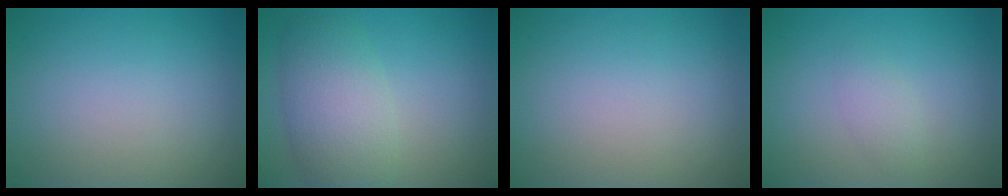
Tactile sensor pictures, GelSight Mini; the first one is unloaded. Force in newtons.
{"total": 5.5, "press": 5.5, "slide": 0.3}
{"total": 0.0}
{"total": 1.3, "press": 1.3, "slide": 0.0}